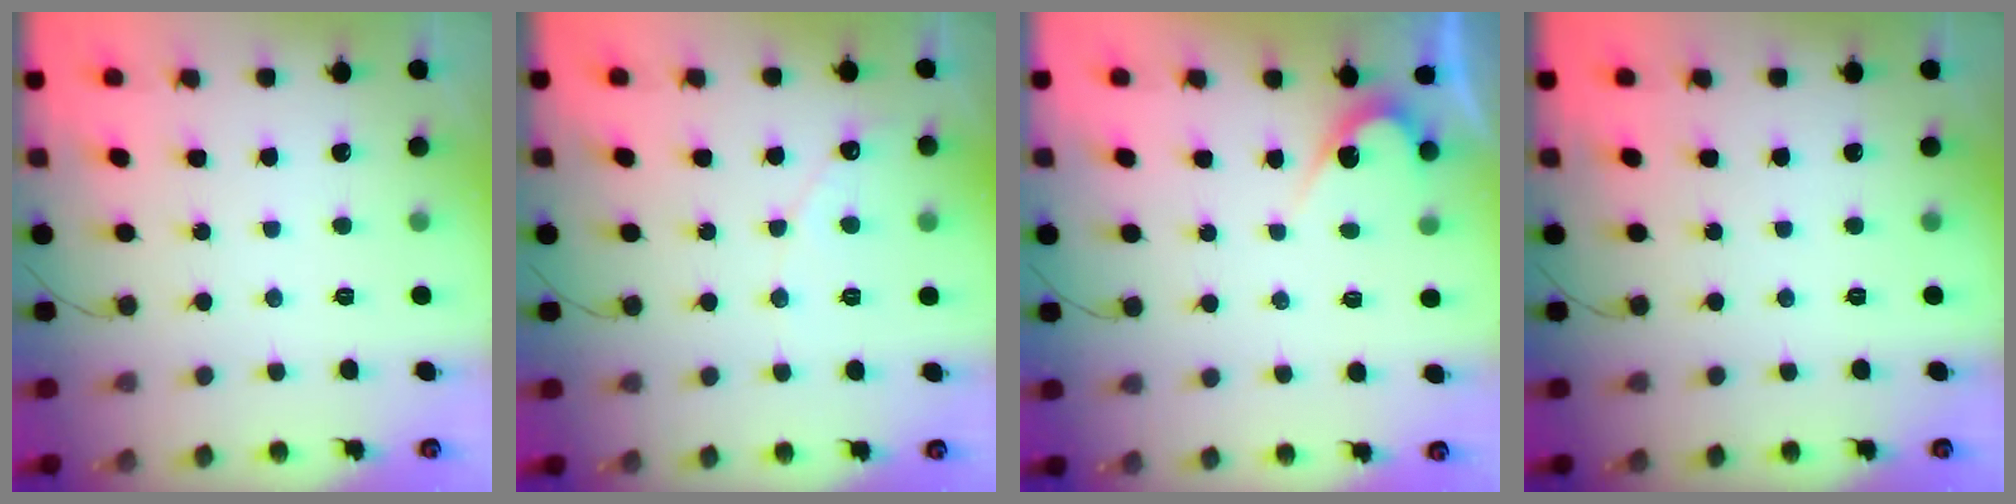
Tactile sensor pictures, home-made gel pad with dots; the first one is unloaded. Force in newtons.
{"total": 3.7, "press": 3.6, "slide": 0.4}
{"total": 3.8, "press": 3.8, "slide": 0.2}
{"total": 0.0}